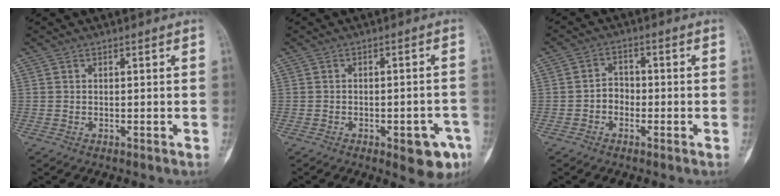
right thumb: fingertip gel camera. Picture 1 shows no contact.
{"total": 7.7, "force": [-3.5, 3.0, 6.1], "torque": [-0.060, 0.016, -0.035]}
{"total": 3.3, "force": [-1.2, 2.7, 1.5], "torque": [-0.004, 0.017, -0.029]}